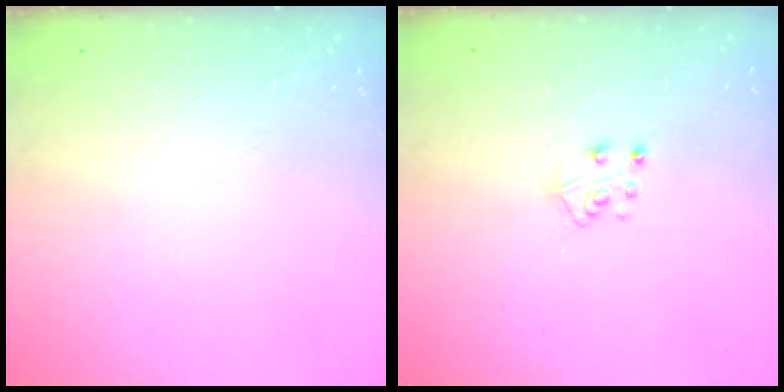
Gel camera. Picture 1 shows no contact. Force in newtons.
{"total": 5.6, "press": 5.6, "slide": 0.4}